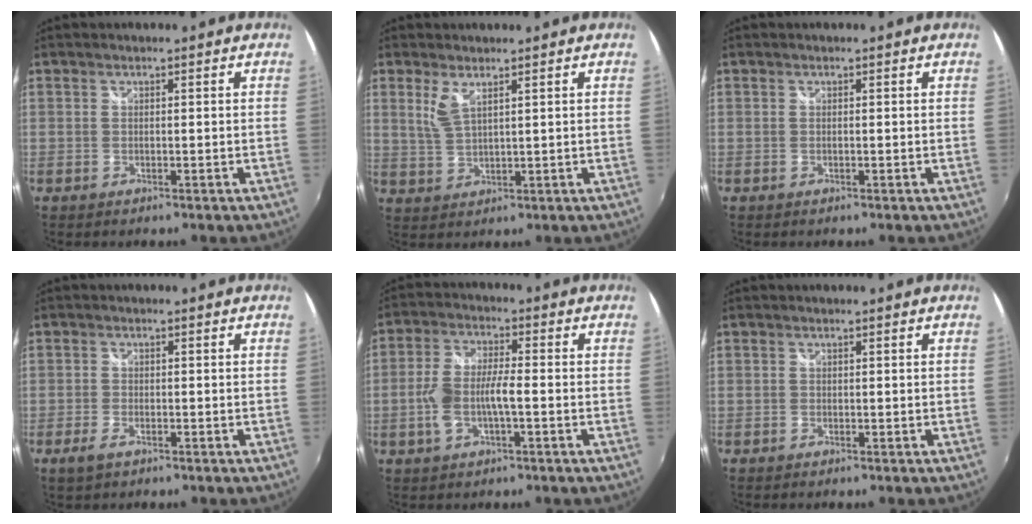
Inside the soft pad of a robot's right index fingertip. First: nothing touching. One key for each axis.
{"total": 3.6, "fx": 2.0, "fy": 1.0, "fz": 2.9, "tx": -0.060, "ty": -0.004, "tz": 0.042}
{"total": 0.0}
{"total": 3.0, "fx": -2.0, "fy": 1.3, "fz": 1.9, "tx": -0.048, "ty": -0.005, "tz": -0.039}
{"total": 7.7, "fx": -2.0, "fy": 2.9, "fz": 6.9, "tx": -0.146, "ty": 0.005, "tz": -0.037}
{"total": 0.0}